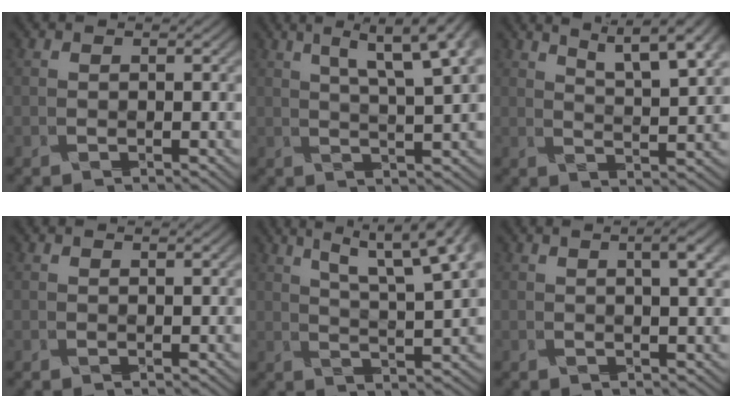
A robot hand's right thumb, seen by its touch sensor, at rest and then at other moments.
{"total": 7.7, "force": [4.2, 0.6, 6.4], "torque": [-0.114, 0.018, 0.066]}
{"total": 7.5, "force": [5.6, 0.8, 5.0], "torque": [-0.088, 0.005, 0.089]}
{"total": 0.0}
{"total": 9.5, "force": [6.1, 1.0, 7.3], "torque": [-0.126, 0.017, 0.088]}
{"total": 2.6, "force": [0.9, 0.3, 2.4], "torque": [-0.049, 0.003, 0.019]}